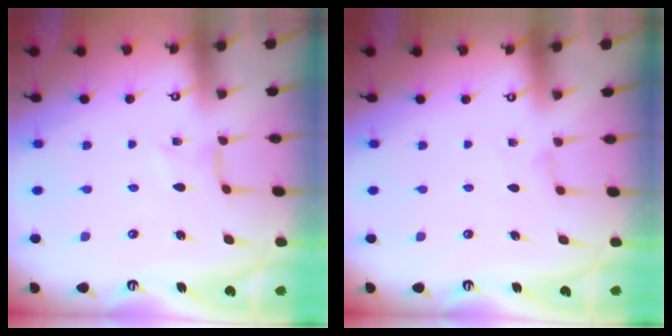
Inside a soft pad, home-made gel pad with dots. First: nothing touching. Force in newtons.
{"total": 1.1, "press": 1.1, "slide": 0.4}